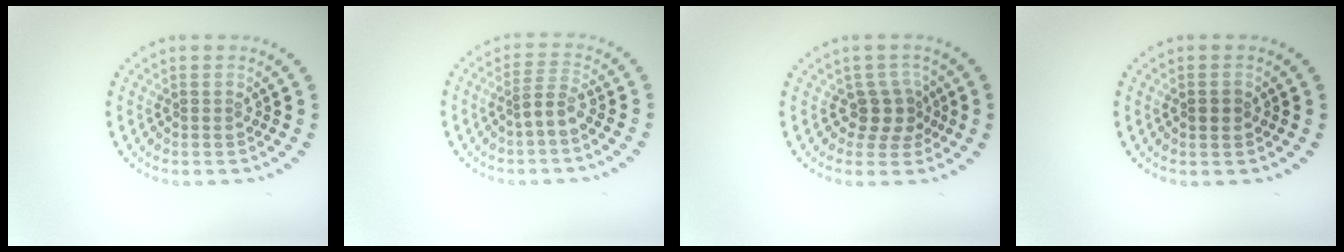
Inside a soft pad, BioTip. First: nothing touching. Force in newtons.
{"total": 1.9, "press": 1.2, "slide": 1.4}
{"total": 2.7, "press": 2.1, "slide": 1.7}
{"total": 1.0, "press": 1.0, "slide": 0.1}